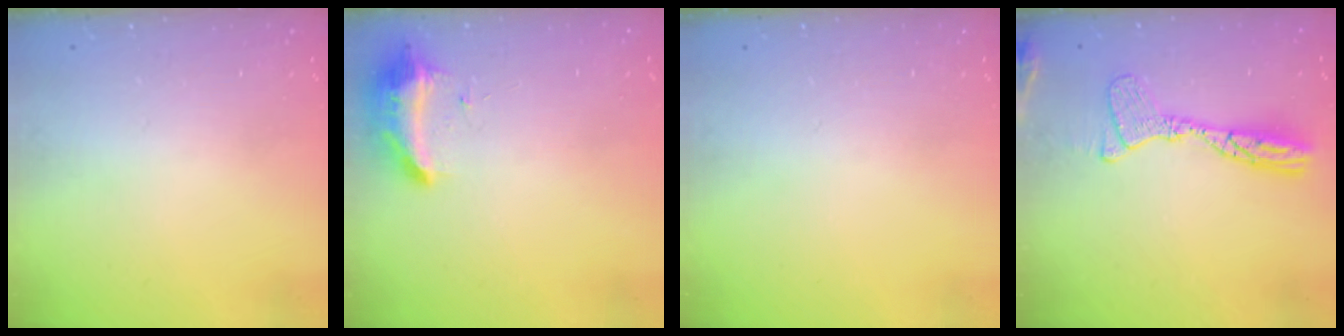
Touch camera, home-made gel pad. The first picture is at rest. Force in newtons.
{"total": 9.1, "press": 9.1, "slide": 0.0}
{"total": 0.0}
{"total": 13.5, "press": 13.5, "slide": 1.3}